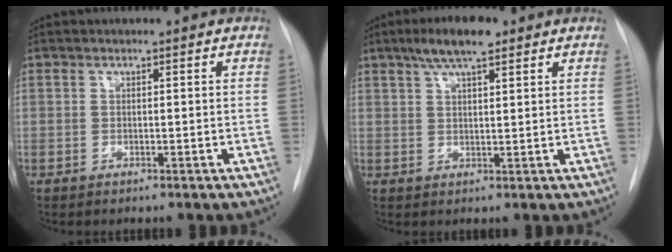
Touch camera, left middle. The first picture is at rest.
{"total": 6.4, "force": [4.3, 1.3, 4.6], "torque": [-0.089, 0.011, 0.073]}